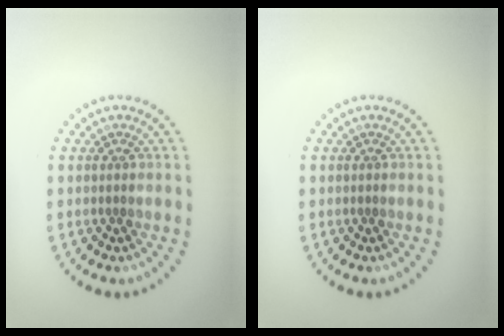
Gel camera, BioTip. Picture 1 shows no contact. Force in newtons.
{"total": 0.0}